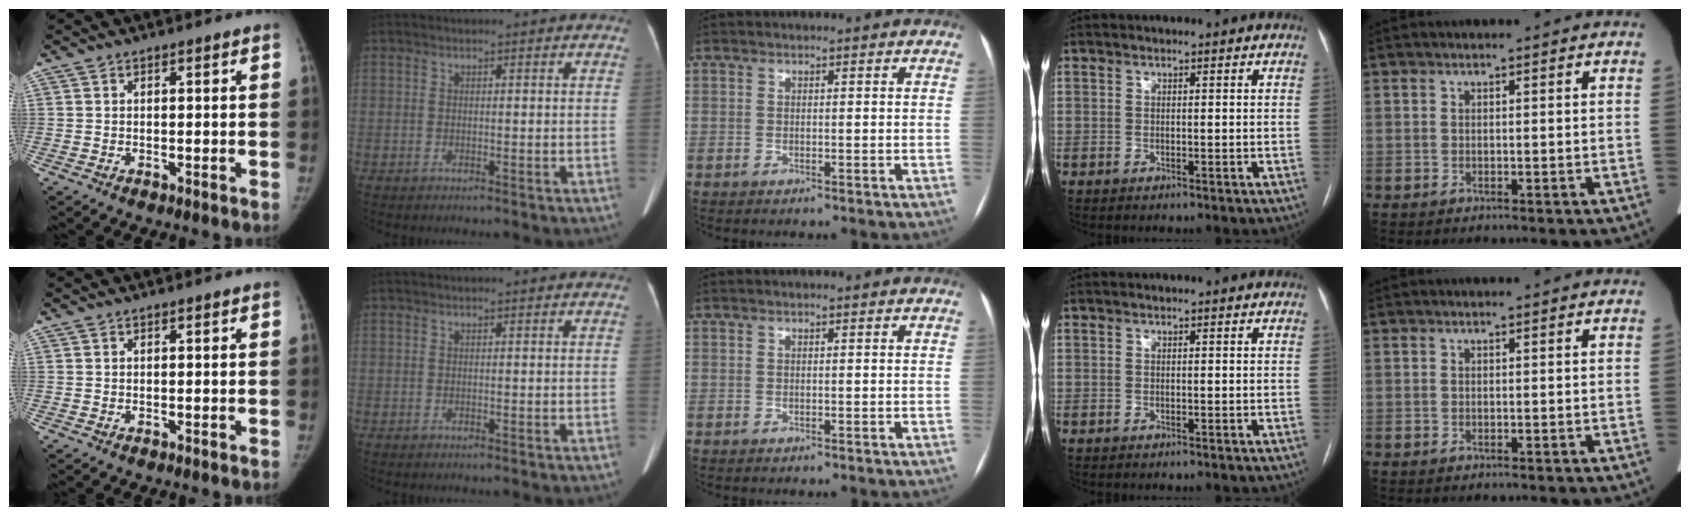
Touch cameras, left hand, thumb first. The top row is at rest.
{}